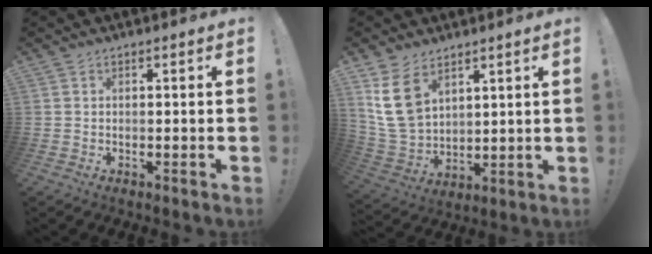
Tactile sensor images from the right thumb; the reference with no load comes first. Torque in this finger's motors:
{"motor_torque": [0.67, 2.53, 0.34, 0.23, 0.16]}